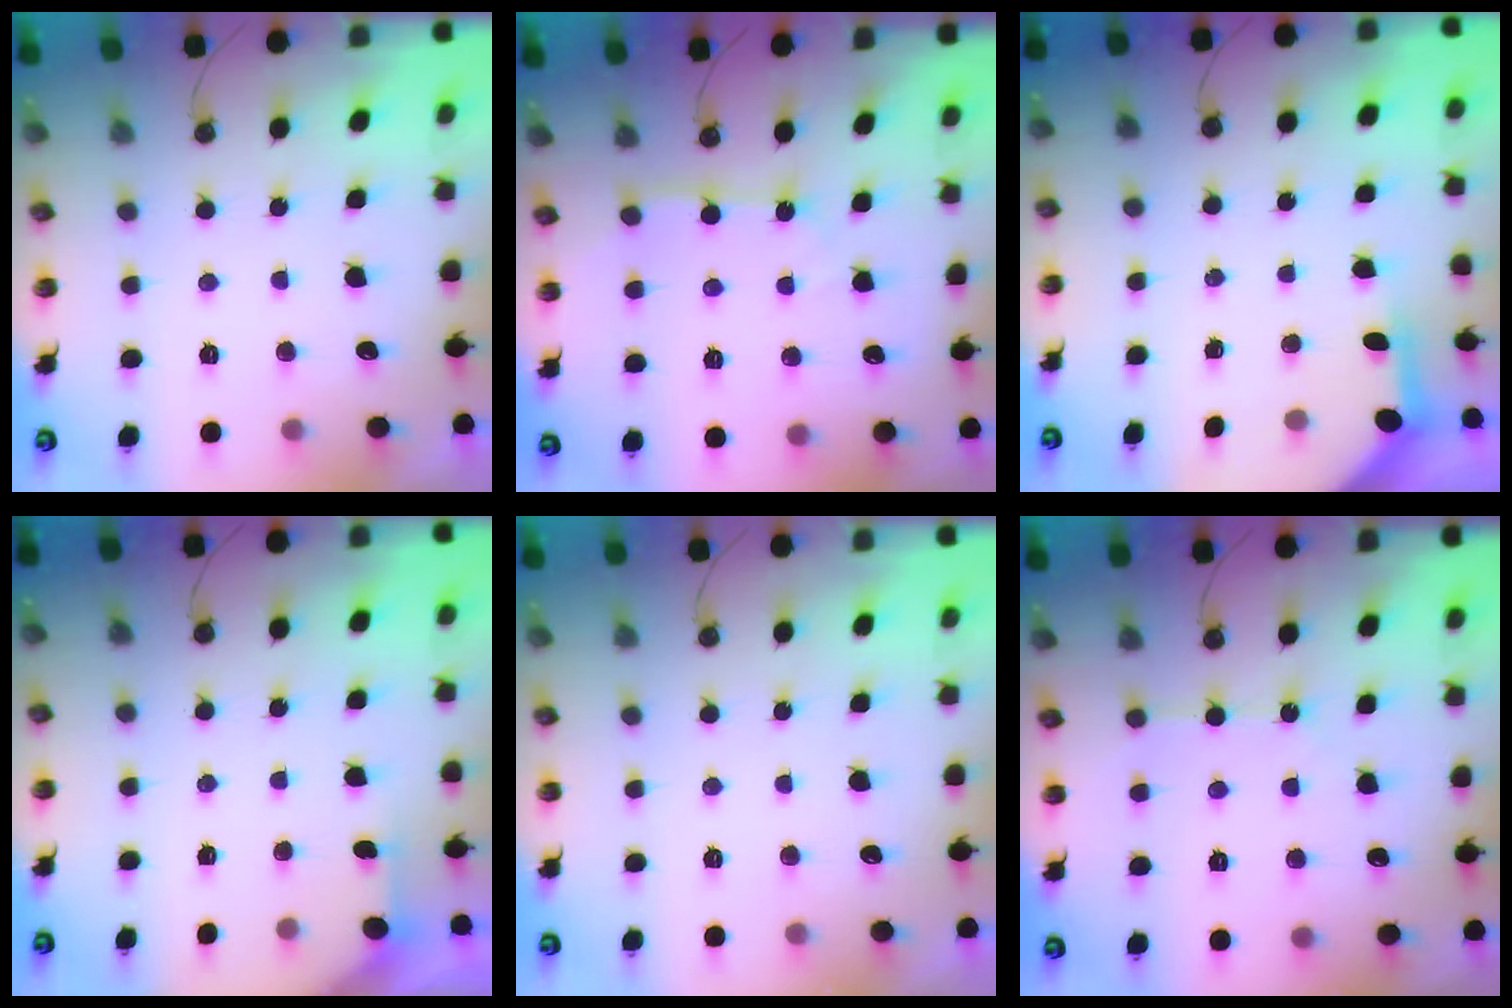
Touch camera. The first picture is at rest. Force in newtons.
{"total": 3.0, "press": 2.9, "slide": 0.3}
{"total": 3.9, "press": 3.9, "slide": 0.3}
{"total": 2.0, "press": 2.0, "slide": 0.2}
{"total": 0.0}
{"total": 2.4, "press": 2.4, "slide": 0.2}